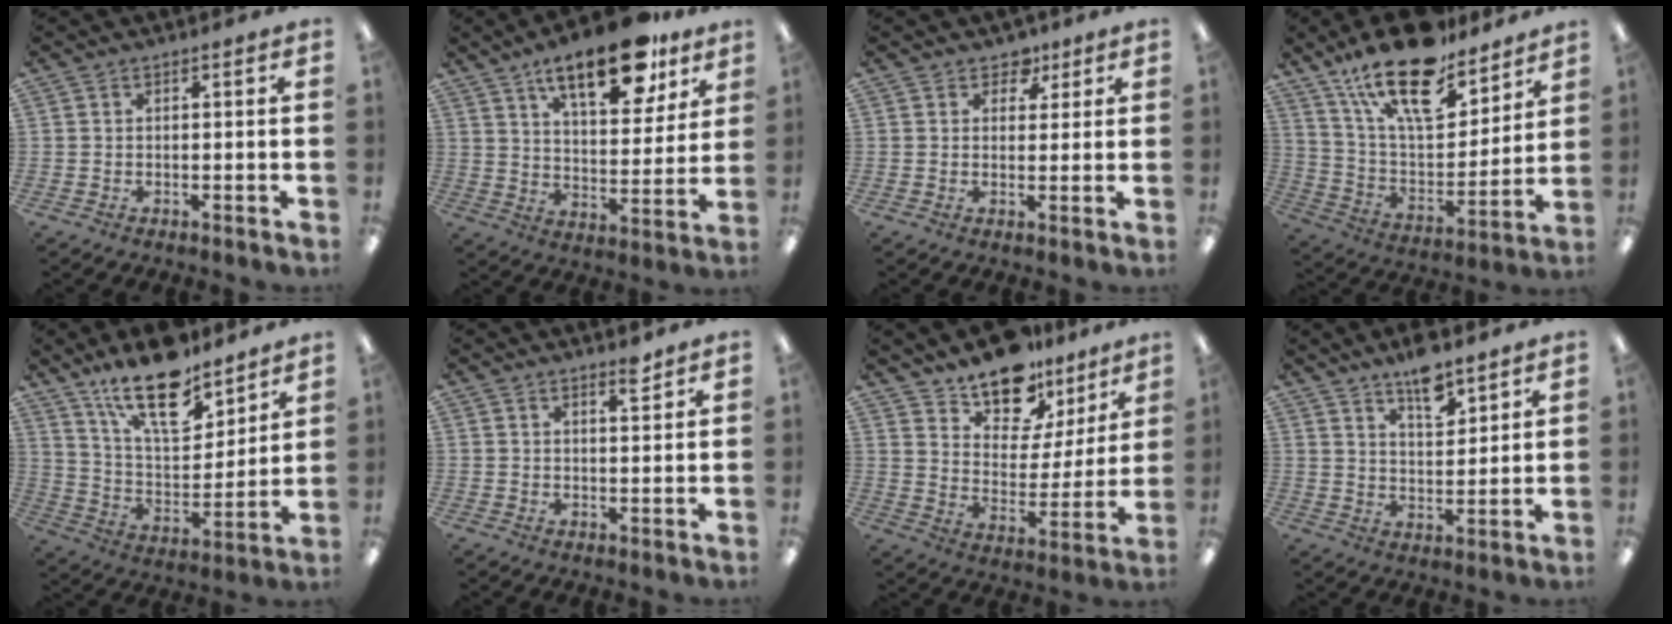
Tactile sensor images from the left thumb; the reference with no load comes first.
{"total": 19.4, "force": [12.7, 7.7, 12.4], "torque": [-0.178, -0.064, 0.206]}
{"total": 4.4, "force": [2.7, 3.3, 1.3], "torque": [-0.004, -0.011, 0.045]}
{"total": 22.1, "force": [15.5, 9.1, 12.8], "torque": [-0.216, -0.093, 0.271]}
{"total": 19.2, "force": [13.5, 7.8, 11.1], "torque": [-0.181, -0.080, 0.233]}
{"total": 3.3, "force": [2.8, 0.6, 1.7], "torque": [-0.015, -0.017, 0.043]}
{"total": 14.3, "force": [11.8, 7.0, 4.2], "torque": [-0.072, -0.092, 0.217]}
{"total": 8.8, "force": [6.9, 3.2, 4.4], "torque": [-0.062, -0.043, 0.120]}